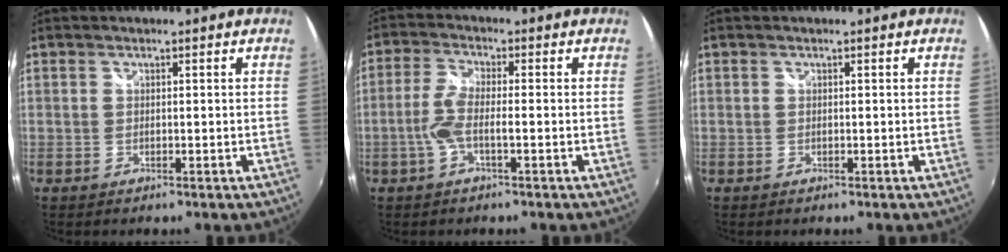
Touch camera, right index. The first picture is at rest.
{"total": 5.2, "force": [-1.5, 0.9, 4.9], "torque": [-0.111, 0.004, -0.032]}
{"total": 0.0}